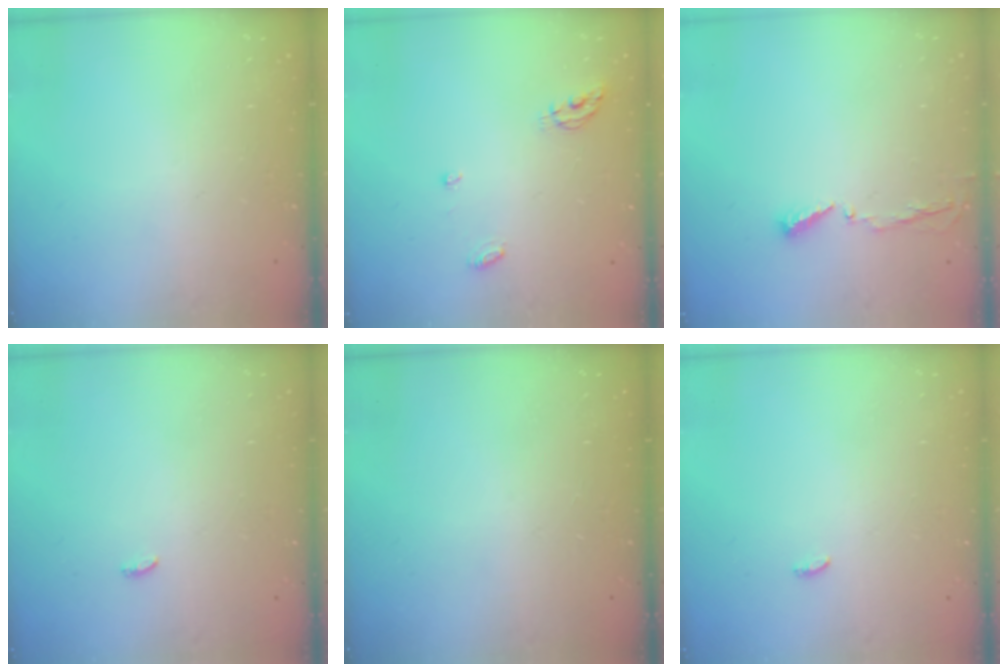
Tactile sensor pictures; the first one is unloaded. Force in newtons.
{"total": 4.9, "press": 4.8, "slide": 0.4}
{"total": 3.4, "press": 3.4, "slide": 0.4}
{"total": 3.4, "press": 3.3, "slide": 1.0}
{"total": 0.0}
{"total": 3.4, "press": 3.3, "slide": 1.0}